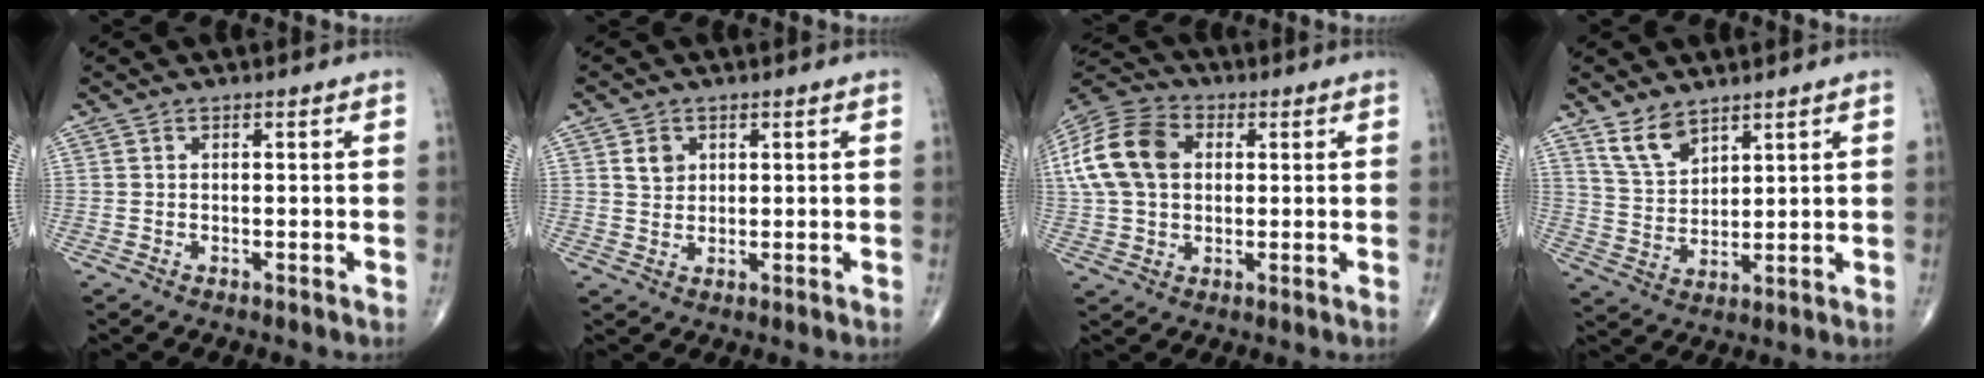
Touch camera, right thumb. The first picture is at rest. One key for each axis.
{"total": 3.1, "fx": 1.2, "fy": 2.5, "fz": 1.4, "tx": -0.011, "ty": -0.007, "tz": 0.023}
{"total": 15.7, "fx": 2.7, "fy": 11.1, "fz": 10.7, "tx": -0.214, "ty": 0.021, "tz": 0.043}
{"total": 6.7, "fx": 4.9, "fy": 3.2, "fz": 3.2, "tx": -0.047, "ty": -0.029, "tz": 0.104}